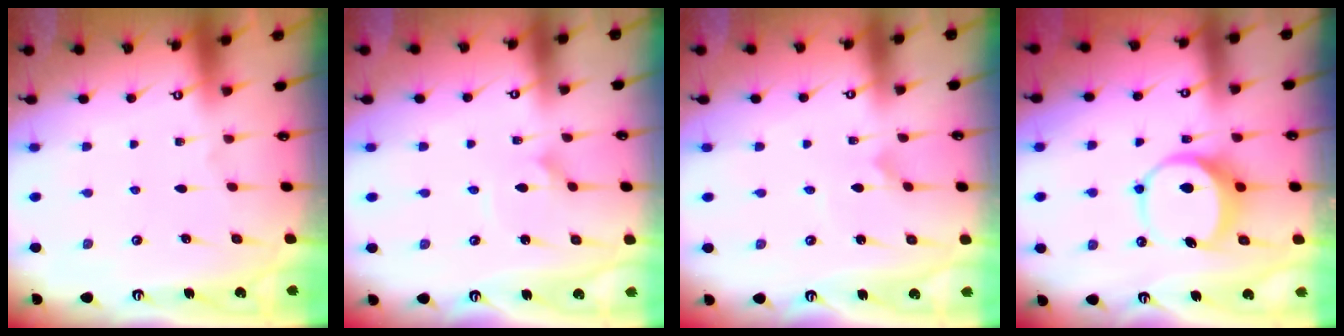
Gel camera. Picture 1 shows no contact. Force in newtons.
{"total": 1.8, "press": 1.8, "slide": 0.0}
{"total": 1.0, "press": 1.0, "slide": 0.0}
{"total": 7.9, "press": 7.8, "slide": 1.2}